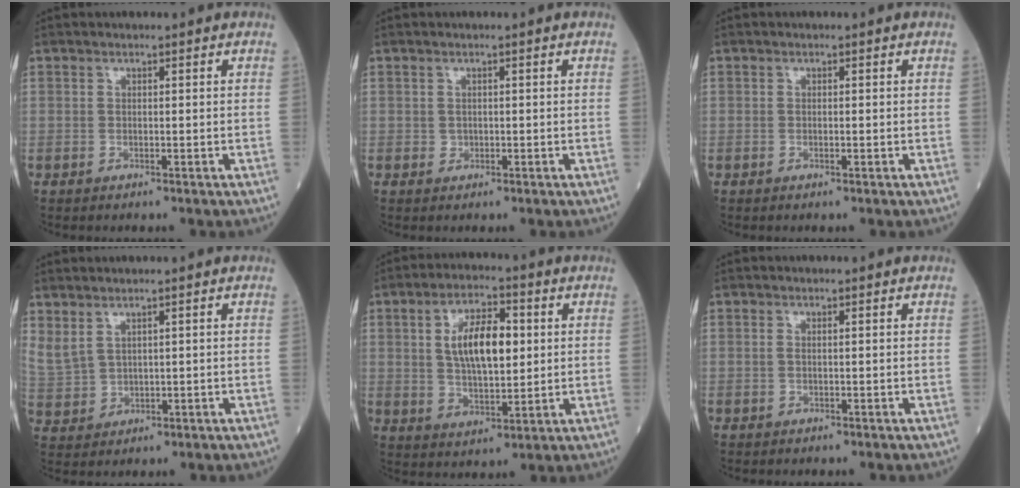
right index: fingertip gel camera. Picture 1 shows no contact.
{"total": 0.7, "force": [0.0, 0.6, 0.2], "torque": [0.000, 0.002, 0.000]}
{"total": 0.5, "force": [-0.1, 0.1, 0.5], "torque": [-0.013, -0.002, 0.001]}
{"total": 6.3, "force": [3.8, 3.5, 3.6], "torque": [-0.104, -0.003, 0.094]}
{"total": 10.2, "force": [1.9, 4.0, 9.1], "torque": [-0.167, 0.010, 0.034]}
{"total": 0.6, "force": [0.1, 0.2, 0.5], "torque": [-0.019, 0.002, 0.003]}